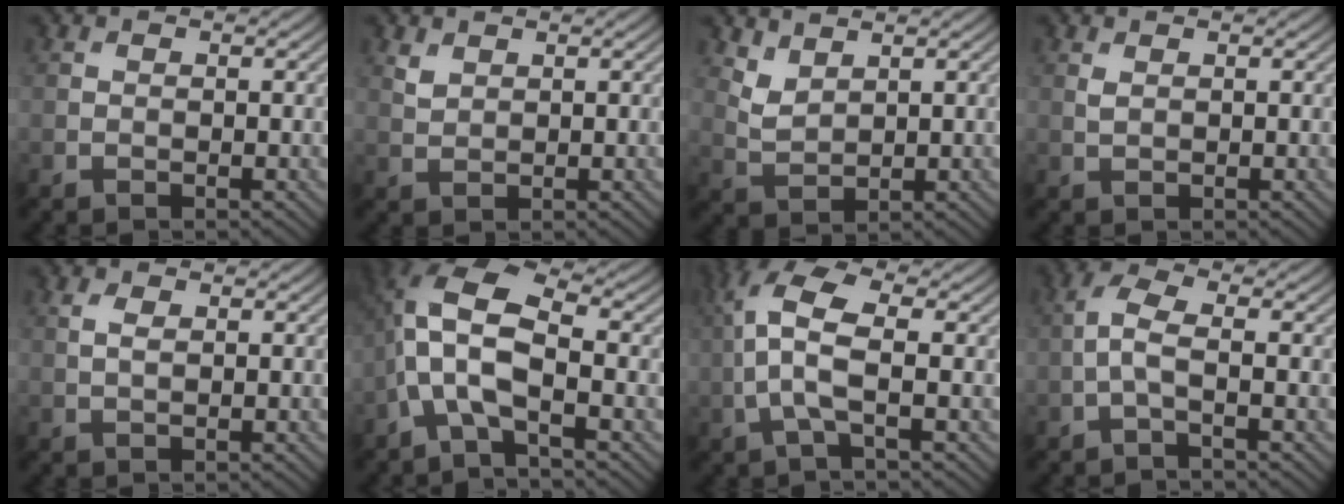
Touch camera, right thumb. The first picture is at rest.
{"total": 1.6, "force": [1.2, 0.9, 0.7], "torque": [-0.020, -0.002, 0.028]}
{"total": 3.2, "force": [2.4, 1.3, 1.6], "torque": [-0.045, -0.005, 0.059]}
{"total": 0.7, "force": [0.5, 0.3, 0.5], "torque": [-0.016, -0.002, 0.011]}
{"total": 1.6, "force": [0.6, 0.7, 1.3], "torque": [-0.032, 0.000, 0.012]}
{"total": 8.2, "force": [-1.6, 3.2, 7.4], "torque": [-0.168, 0.019, -0.047]}
{"total": 7.9, "force": [-0.1, 2.8, 7.4], "torque": [-0.174, 0.023, -0.013]}
{"total": 3.2, "force": [-0.7, 0.8, 3.0], "torque": [-0.069, 0.010, -0.024]}